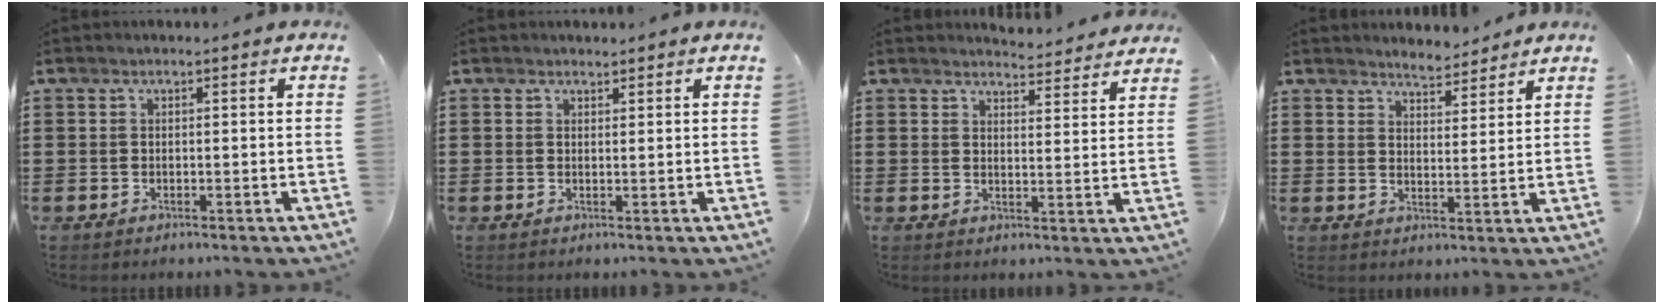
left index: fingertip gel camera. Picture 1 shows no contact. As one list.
[{"total": 0.9, "force": [0.9, 0.1, -0.2], "torque": [0.001, 0.000, 0.018]}, {"total": 4.1, "force": [4.1, 0.2, 0.3], "torque": [-0.009, -0.024, 0.074]}, {"total": 3.6, "force": [3.6, 0.3, 0.0], "torque": [-0.011, -0.013, 0.067]}]